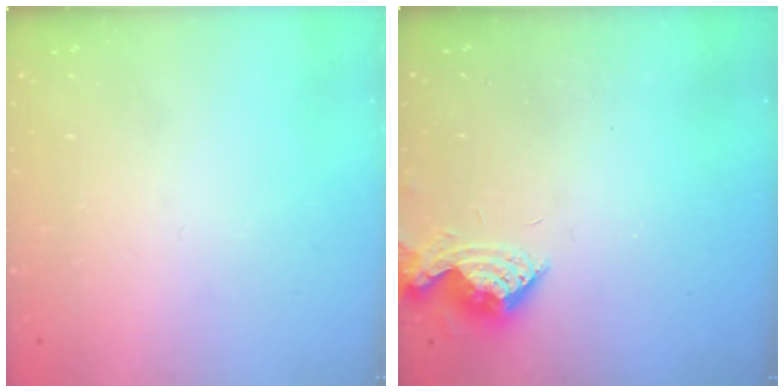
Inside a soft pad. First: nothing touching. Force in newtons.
{"total": 9.7, "press": 9.7, "slide": 0.4}